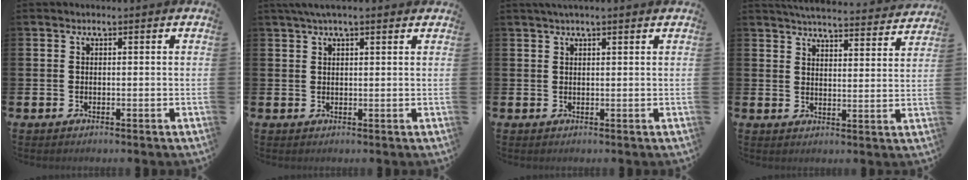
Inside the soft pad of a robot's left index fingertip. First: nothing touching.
{"total": 2.9, "force": [2.2, 0.6, 1.8], "torque": [-0.023, -0.002, 0.035]}
{"total": 1.7, "force": [1.4, 0.0, 0.9], "torque": [-0.017, 0.003, 0.024]}
{"total": 5.4, "force": [5.4, 0.4, 0.7], "torque": [-0.014, -0.045, 0.091]}